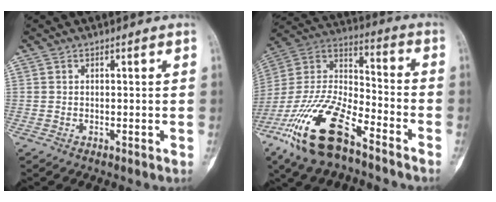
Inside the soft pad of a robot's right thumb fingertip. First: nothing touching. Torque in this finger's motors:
{"motor_torque": [1.06, -0.27, 1.88, -0.89, 0.61]}